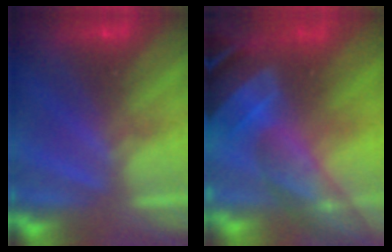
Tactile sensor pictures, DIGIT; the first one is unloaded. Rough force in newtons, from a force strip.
{"total": 7.4}